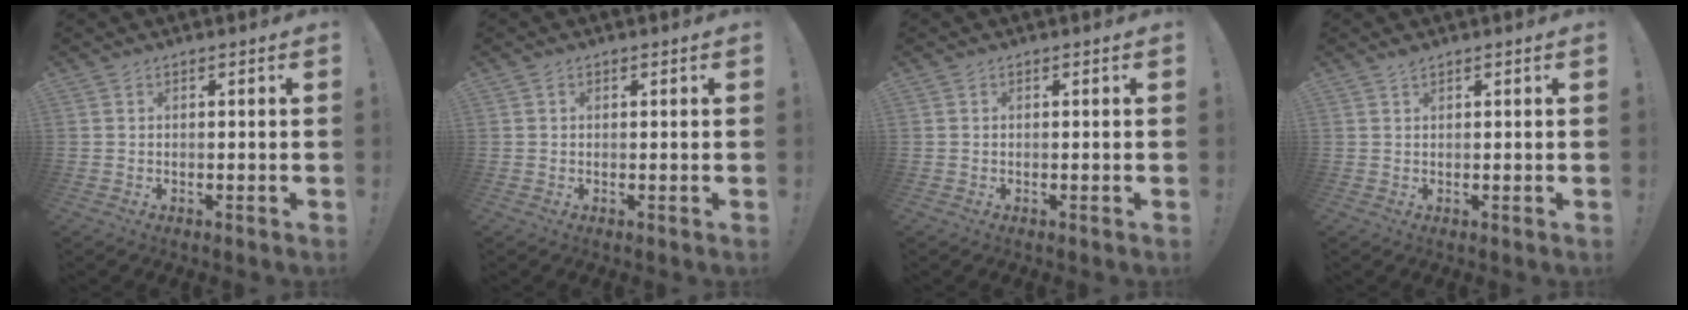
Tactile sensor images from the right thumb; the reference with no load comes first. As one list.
[{"total": 0.5, "force": [0.1, 0.5, 0.1], "torque": [0.007, -0.001, 0.000]}, {"total": 0.0}, {"total": 1.1, "force": [1.0, 0.2, 0.5], "torque": [-0.007, -0.002, 0.018]}]